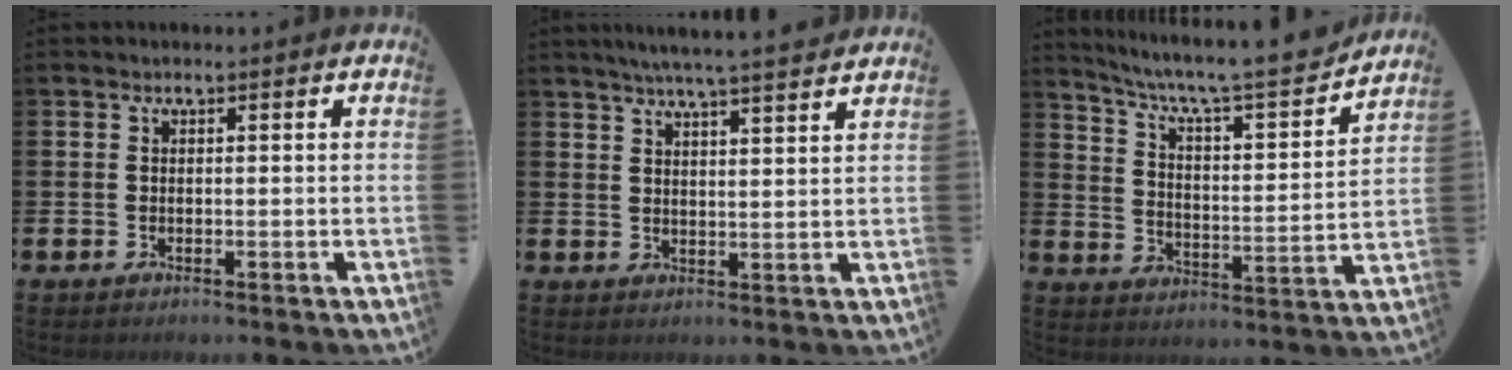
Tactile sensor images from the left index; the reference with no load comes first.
{"total": 5.4, "force": [5.2, -0.6, 1.5], "torque": [-0.042, -0.022, 0.091]}
{"total": 7.6, "force": [6.6, 1.0, 3.6], "torque": [-0.094, -0.049, 0.105]}